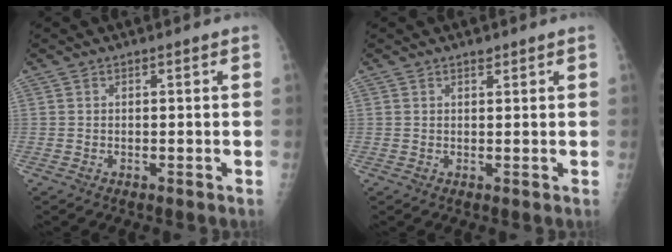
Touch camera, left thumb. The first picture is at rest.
{"total": 1.1, "force": [0.8, 0.5, 0.5], "torque": [0.000, -0.005, 0.013]}